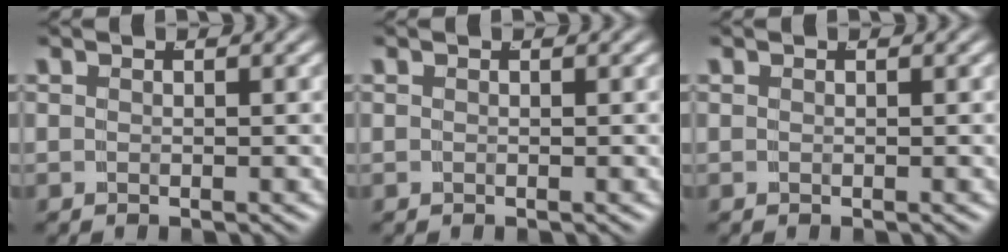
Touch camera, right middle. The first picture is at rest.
{"total": 0.0}
{"total": 0.0}